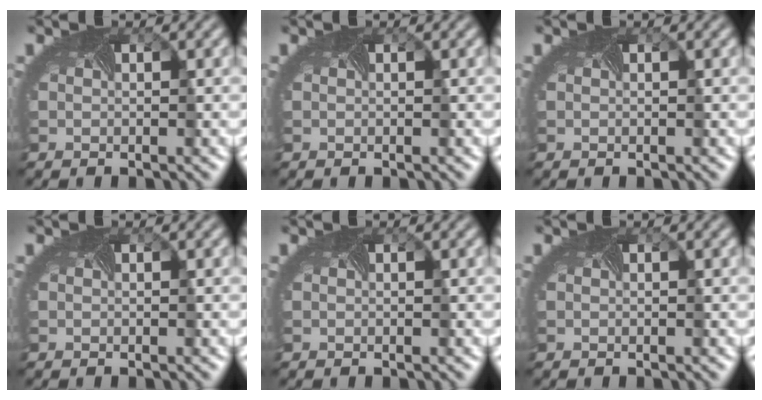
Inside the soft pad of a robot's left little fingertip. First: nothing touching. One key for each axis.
{"total": 0.0}
{"total": 0.0}
{"total": 0.0}
{"total": 0.0}
{"total": 0.0}